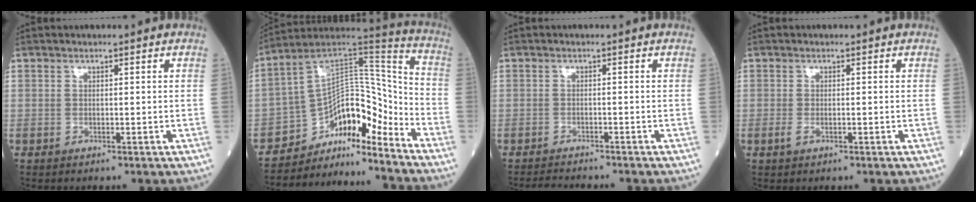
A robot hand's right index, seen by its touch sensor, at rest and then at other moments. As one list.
[{"total": 11.2, "force": [-10.0, 3.1, 4.0], "torque": [-0.045, 0.075, -0.176]}, {"total": 3.0, "force": [-3.0, -0.1, 0.2], "torque": [-0.006, -0.016, -0.052]}, {"total": 1.0, "force": [-0.4, 0.3, 0.8], "torque": [-0.020, -0.002, -0.008]}]